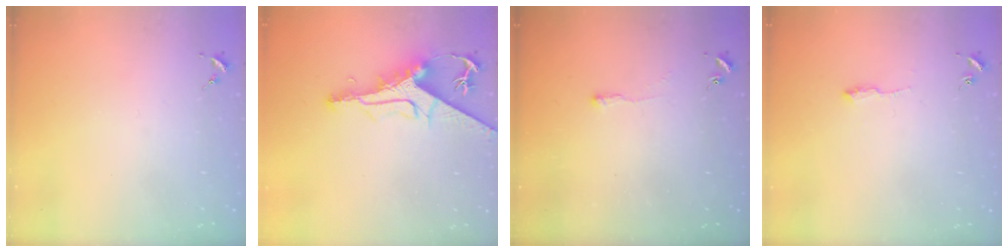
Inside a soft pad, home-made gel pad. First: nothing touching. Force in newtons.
{"total": 11.0, "press": 10.9, "slide": 1.1}
{"total": 2.5, "press": 2.5, "slide": 0.5}
{"total": 5.3, "press": 5.3, "slide": 0.6}